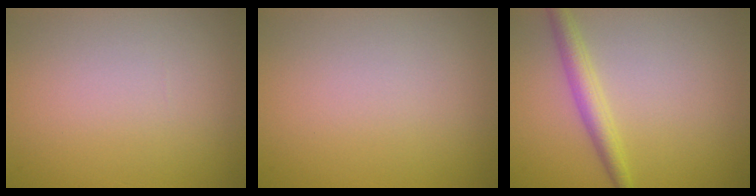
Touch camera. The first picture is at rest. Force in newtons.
{"total": 0.0}
{"total": 2.7, "press": 2.7, "slide": 0.1}